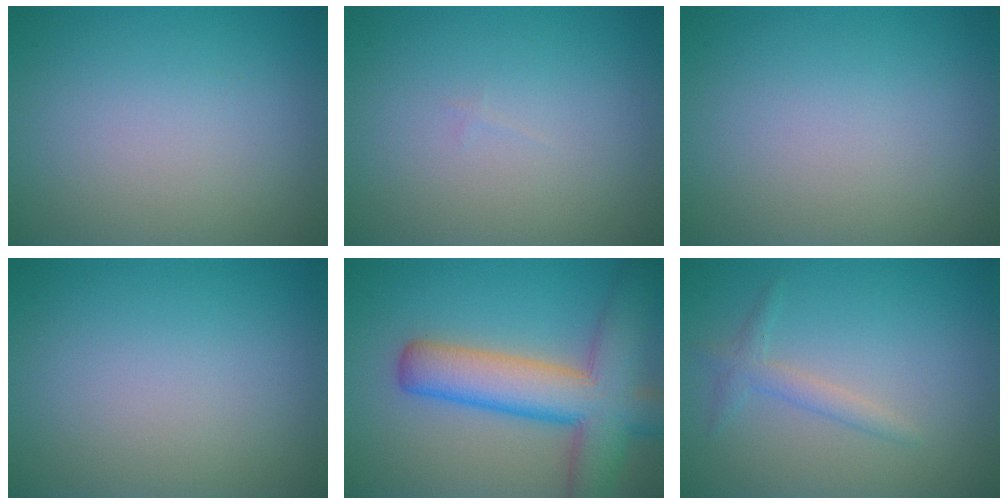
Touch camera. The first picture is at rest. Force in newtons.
{"total": 0.0}
{"total": 0.0}
{"total": 0.0}
{"total": 9.3, "press": 9.3, "slide": 0.4}
{"total": 1.6, "press": 1.6, "slide": 0.1}